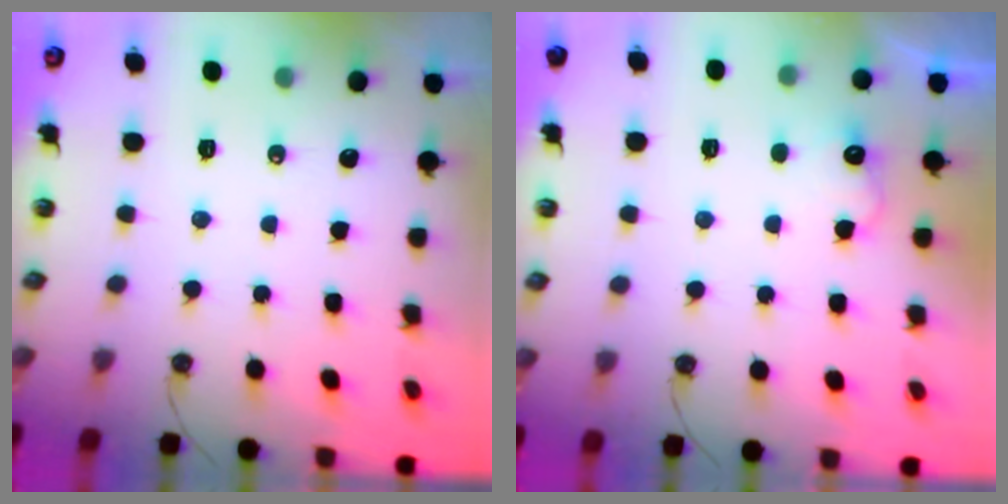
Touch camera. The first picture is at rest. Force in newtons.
{"total": 8.7, "press": 8.6, "slide": 1.2}